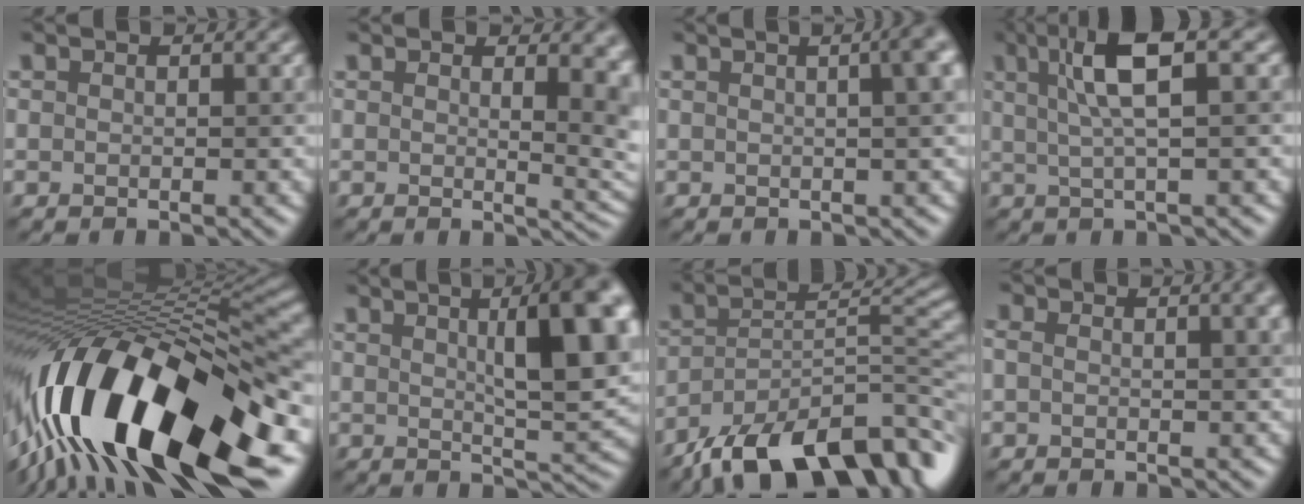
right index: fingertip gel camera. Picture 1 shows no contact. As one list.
[{"total": 8.5, "force": [1.8, 4.5, 7.0], "torque": [-0.016, 0.005, 0.021]}, {"total": 6.7, "force": [1.5, 3.1, 5.8], "torque": [-0.016, 0.047, -0.012]}, {"total": 5.7, "force": [1.9, 1.1, 5.3], "torque": [-0.088, 0.013, 0.032]}, {"total": 18.2, "force": [-7.0, 6.7, 15.4], "torque": [-0.264, 0.023, -0.130]}, {"total": 10.7, "force": [2.8, 3.0, 9.9], "torque": [-0.103, 0.011, 0.037]}, {"total": 14.0, "force": [-9.6, 5.0, 8.8], "torque": [-0.149, 0.009, -0.175]}, {"total": 4.9, "force": [1.1, 2.6, 3.9], "torque": [-0.023, 0.027, -0.023]}]